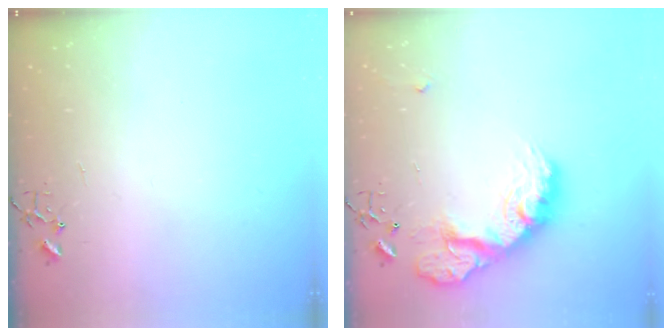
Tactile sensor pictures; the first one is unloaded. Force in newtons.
{"total": 20.1, "press": 20.0, "slide": 1.5}